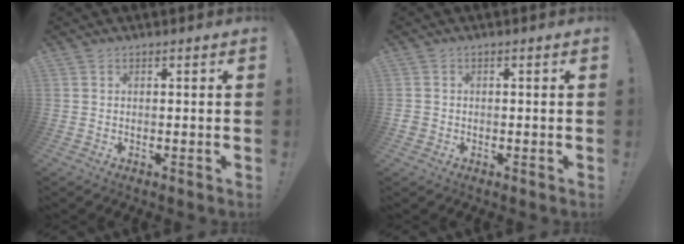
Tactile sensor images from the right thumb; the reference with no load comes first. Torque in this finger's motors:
{"motor_torque": [-0.11, 0.06, 0.08, -0.05, 0.01]}